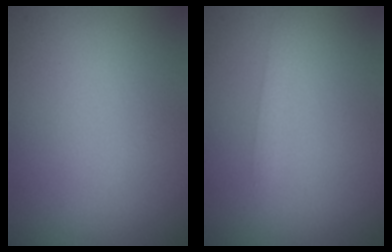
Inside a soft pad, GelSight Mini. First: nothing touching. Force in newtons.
{"total": 1.0, "press": 1.0, "slide": 0.1}